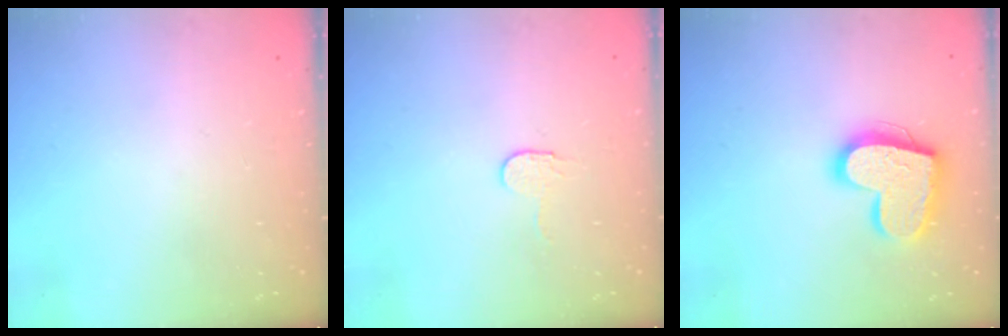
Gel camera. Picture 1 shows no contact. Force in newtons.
{"total": 3.2, "press": 3.2, "slide": 0.3}
{"total": 17.6, "press": 17.6, "slide": 1.4}